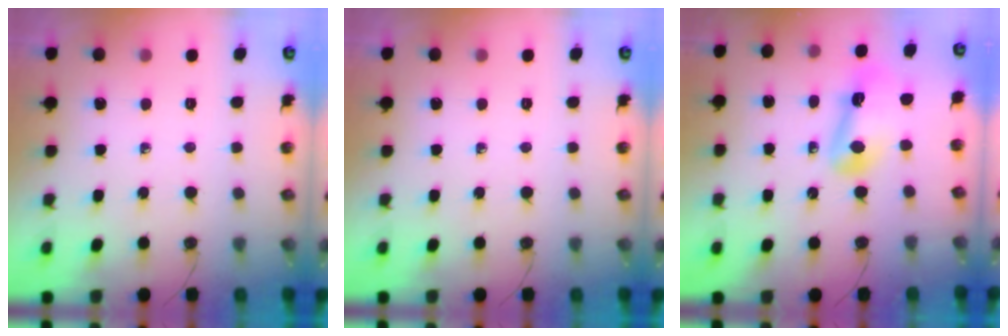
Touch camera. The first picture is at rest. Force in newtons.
{"total": 0.0}
{"total": 11.7, "press": 11.7, "slide": 1.1}